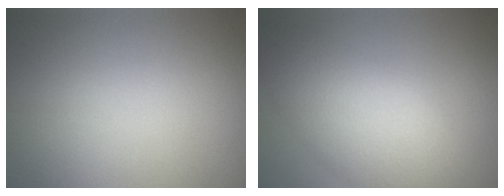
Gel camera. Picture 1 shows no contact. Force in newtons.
{"total": 7.2, "press": 7.2, "slide": 0.4}